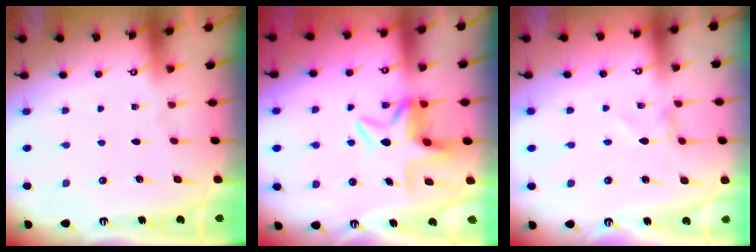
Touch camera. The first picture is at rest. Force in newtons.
{"total": 6.6, "press": 6.2, "slide": 2.3}
{"total": 0.8, "press": 0.8, "slide": 0.1}